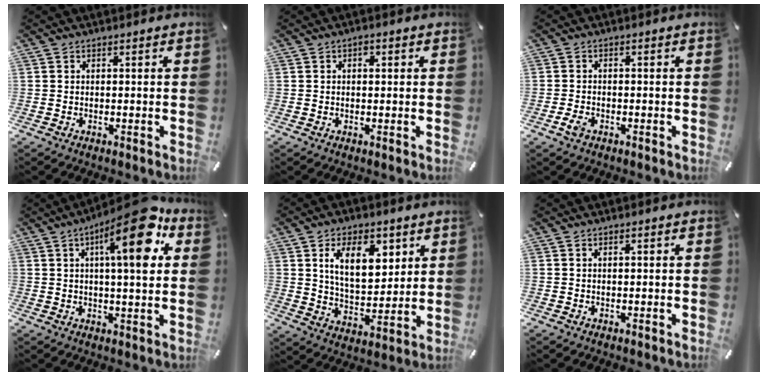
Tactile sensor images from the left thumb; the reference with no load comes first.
{"total": 1.3, "force": [0.3, 0.9, 0.8], "torque": [-0.017, 0.008, 0.003]}
{"total": 2.3, "force": [-1.2, 1.2, 1.6], "torque": [-0.035, 0.001, -0.023]}
{"total": 17.0, "force": [6.9, 4.9, 14.8], "torque": [-0.210, -0.029, 0.098]}
{"total": 12.9, "force": [6.0, 7.5, 8.7], "torque": [-0.143, -0.008, 0.105]}
{"total": 0.8, "force": [0.3, 0.2, 0.7], "torque": [-0.013, 0.001, 0.005]}